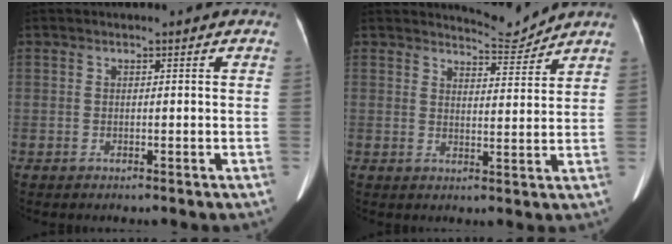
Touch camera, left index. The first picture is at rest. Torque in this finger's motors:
{"motor_torque": [0.23, -0.46, 0.00, -0.01]}